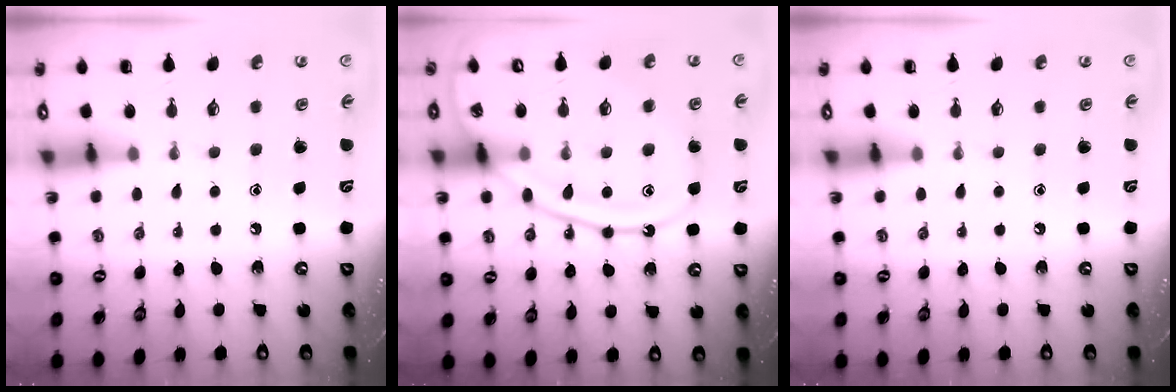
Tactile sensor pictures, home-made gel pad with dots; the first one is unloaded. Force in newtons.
{"total": 17.6, "press": 17.5, "slide": 1.9}
{"total": 0.0}